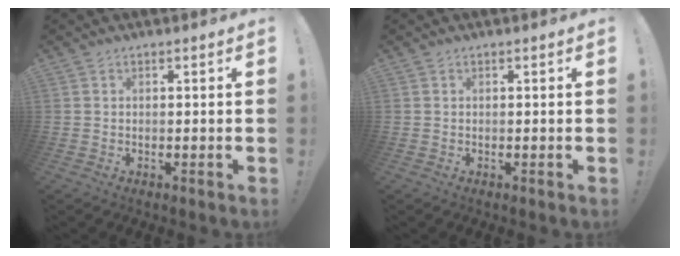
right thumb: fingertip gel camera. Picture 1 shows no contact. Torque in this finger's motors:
{"motor_torque": [0.00, 0.00, 0.00, 0.00, 0.01]}